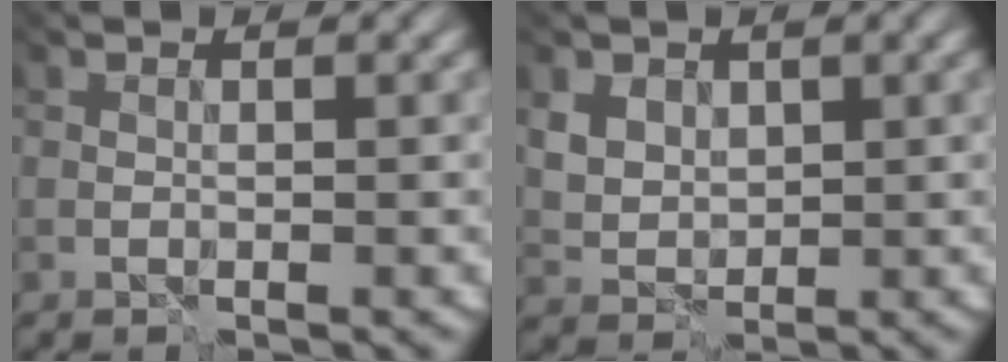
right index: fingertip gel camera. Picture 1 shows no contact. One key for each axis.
{"total": 3.5, "fx": 1.8, "fy": 2.7, "fz": 1.3, "tx": -0.040, "ty": 0.001, "tz": 0.039}